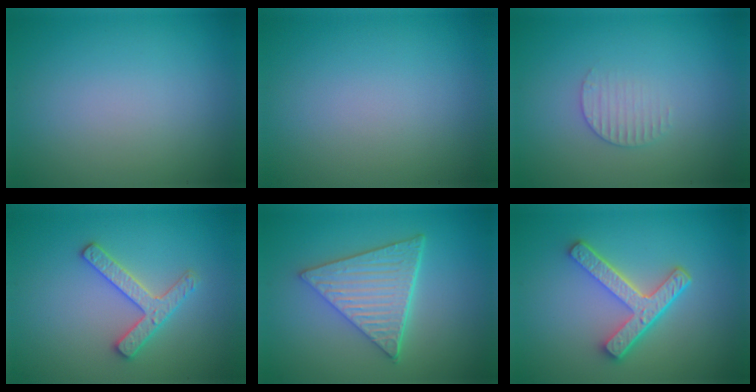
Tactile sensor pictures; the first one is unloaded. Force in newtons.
{"total": 0.0}
{"total": 1.5, "press": 1.5, "slide": 0.4}
{"total": 2.7, "press": 2.6, "slide": 0.5}
{"total": 6.3, "press": 4.6, "slide": 4.3}
{"total": 4.8, "press": 3.5, "slide": 3.3}